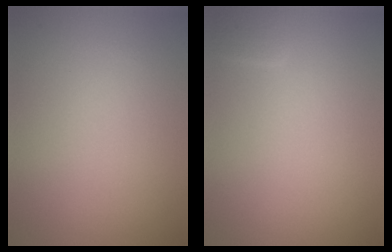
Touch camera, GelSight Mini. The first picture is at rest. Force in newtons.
{"total": 0.9, "press": 0.9, "slide": 0.0}